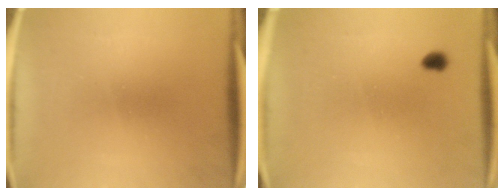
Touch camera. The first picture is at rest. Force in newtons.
{"total": 1.3}